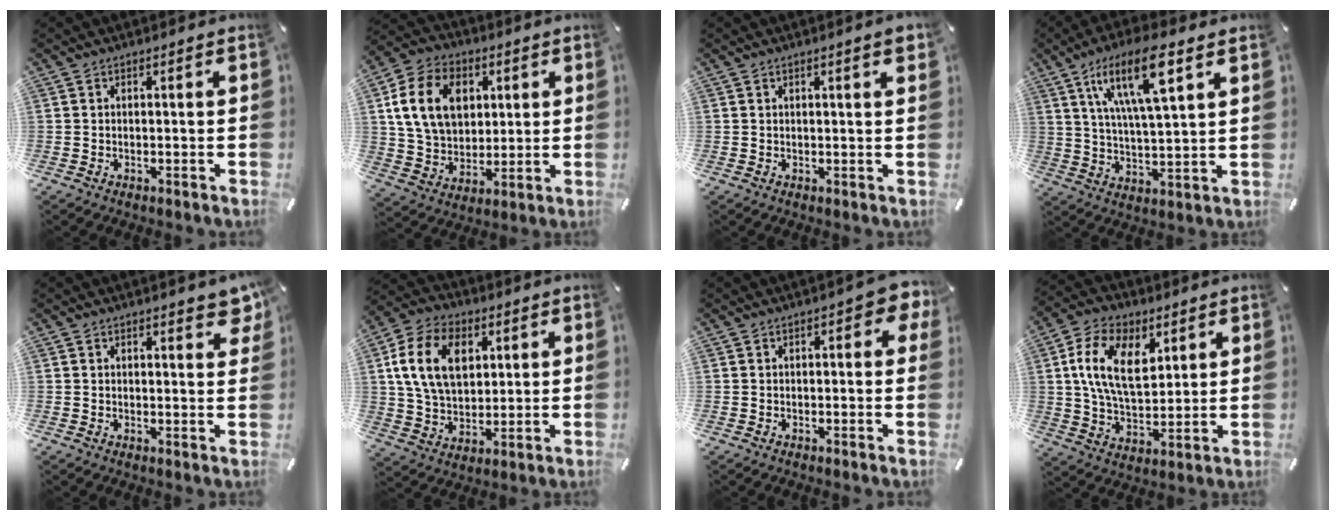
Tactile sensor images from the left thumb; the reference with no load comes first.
{"total": 14.8, "force": [3.8, 11.6, 8.3], "torque": [-0.167, 0.010, 0.072]}
{"total": 2.3, "force": [1.2, 0.3, 1.9], "torque": [-0.038, 0.003, 0.020]}
{"total": 16.1, "force": [8.4, 4.9, 12.9], "torque": [-0.236, -0.018, 0.135]}
{"total": 3.4, "force": [2.6, 1.2, 1.9], "torque": [-0.020, -0.014, 0.041]}
{"total": 14.5, "force": [4.3, 10.4, 9.2], "torque": [-0.187, 0.004, 0.076]}
{"total": 4.9, "force": [1.3, 2.2, 4.1], "torque": [-0.056, 0.002, 0.018]}
{"total": 14.7, "force": [5.4, 8.9, 10.3], "torque": [-0.205, 0.000, 0.097]}